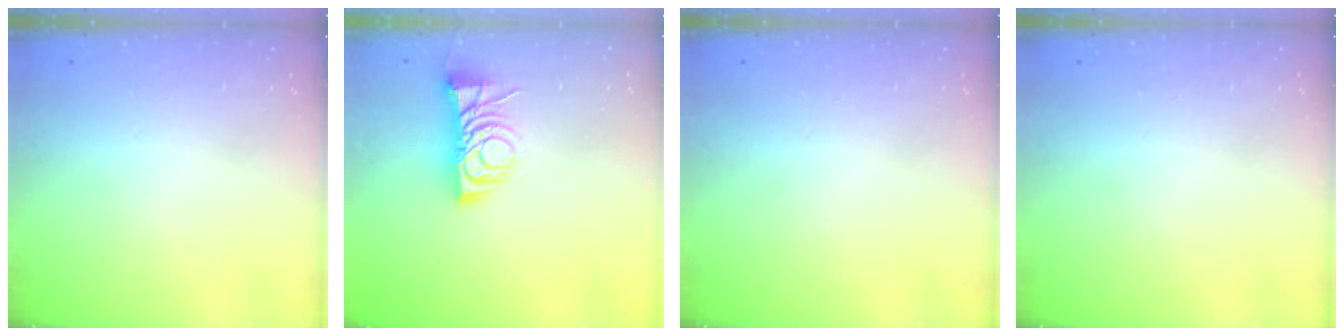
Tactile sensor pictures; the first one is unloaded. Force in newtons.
{"total": 8.2, "press": 8.1, "slide": 0.8}
{"total": 0.0}
{"total": 0.0}